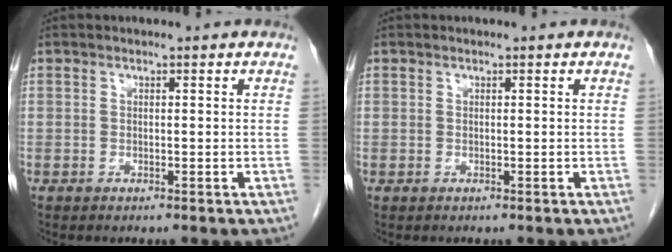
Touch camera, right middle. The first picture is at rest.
{"total": 0.0}